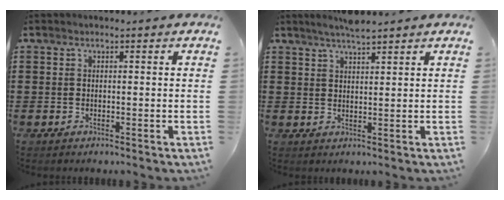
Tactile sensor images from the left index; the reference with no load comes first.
{"total": 2.8, "force": [2.5, -0.1, 1.2], "torque": [-0.027, -0.001, 0.045]}